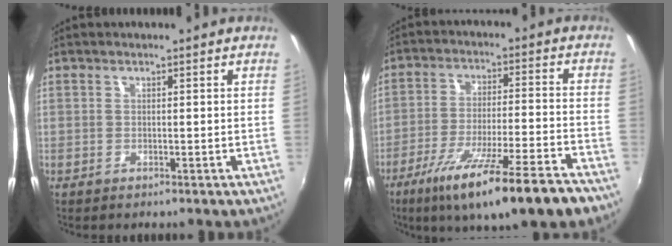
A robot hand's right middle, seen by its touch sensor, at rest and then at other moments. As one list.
[{"total": 18.5, "force": [-12.9, 1.7, 13.2], "torque": [-0.233, -0.058, -0.200]}]